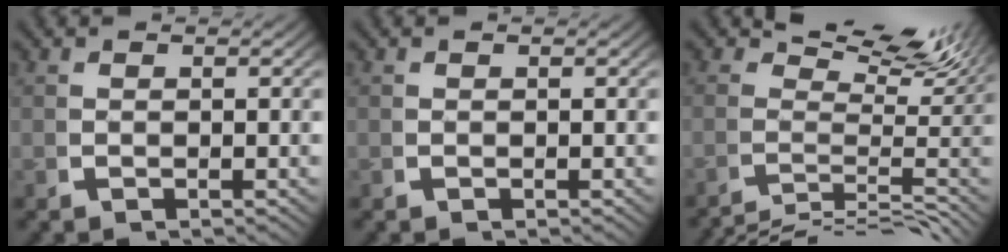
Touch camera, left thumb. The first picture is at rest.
{"total": 0.0}
{"total": 7.7, "force": [-0.5, 4.1, 6.5], "torque": [-0.064, -0.019, -0.009]}